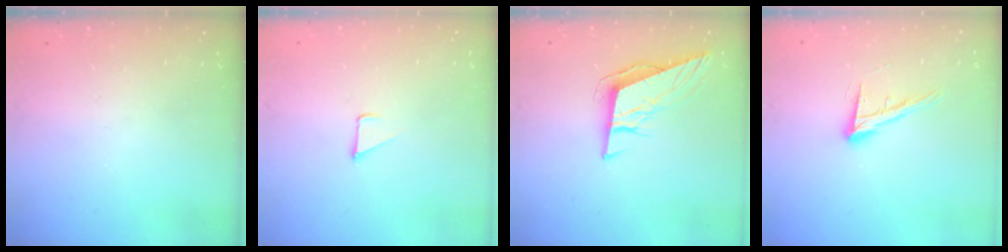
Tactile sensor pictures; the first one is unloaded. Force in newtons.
{"total": 2.4, "press": 2.4, "slide": 0.2}
{"total": 10.2, "press": 9.6, "slide": 3.5}
{"total": 13.2, "press": 12.7, "slide": 3.4}